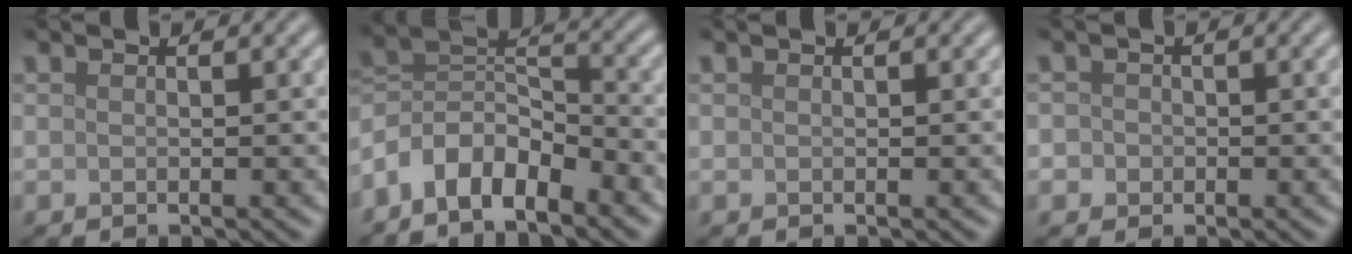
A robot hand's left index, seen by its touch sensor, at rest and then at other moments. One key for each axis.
{"total": 6.7, "fx": -4.6, "fy": 3.0, "fz": 3.8, "tx": -0.061, "ty": 0.010, "tz": -0.094}
{"total": 0.0}
{"total": 1.9, "fx": 0.1, "fy": 1.8, "fz": 0.6, "tx": 0.006, "ty": 0.007, "tz": -0.014}